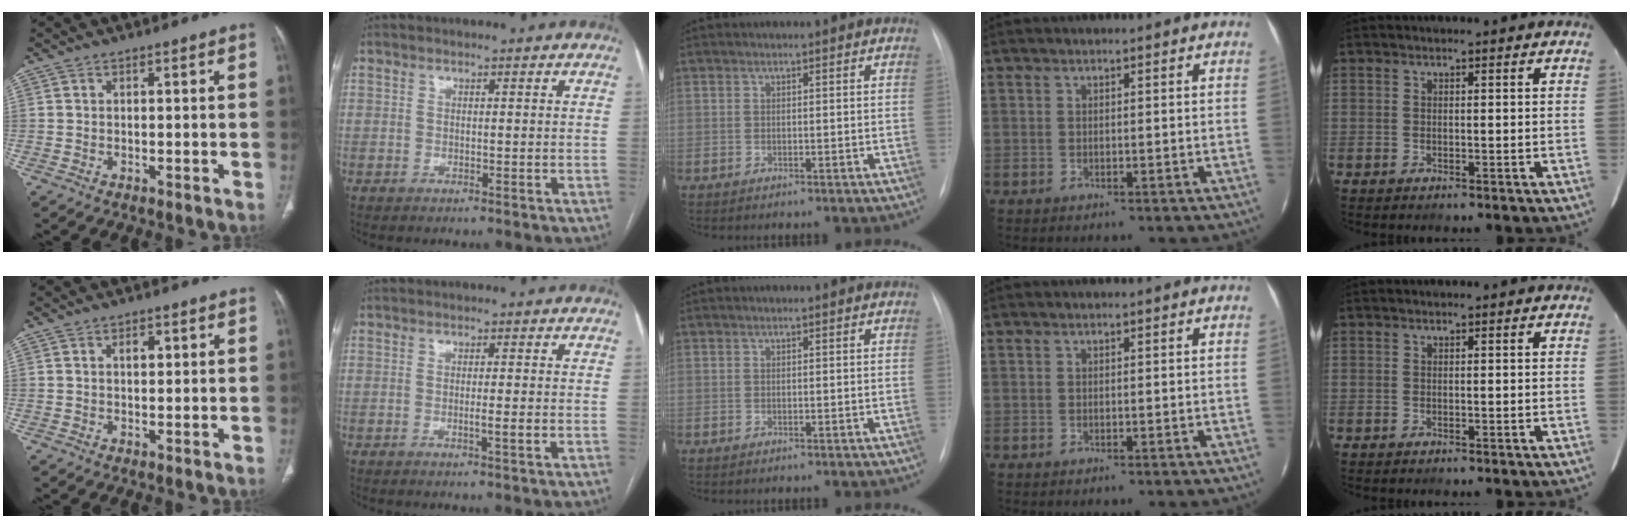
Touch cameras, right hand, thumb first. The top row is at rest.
{"thumb": {"total": 2.1, "force": [0.7, 1.2, 1.6], "torque": [-0.022, 0.000, 0.010]}, "index": {"total": 1.9, "force": [-0.5, -0.2, 1.9], "torque": [-0.033, -0.004, -0.008]}}